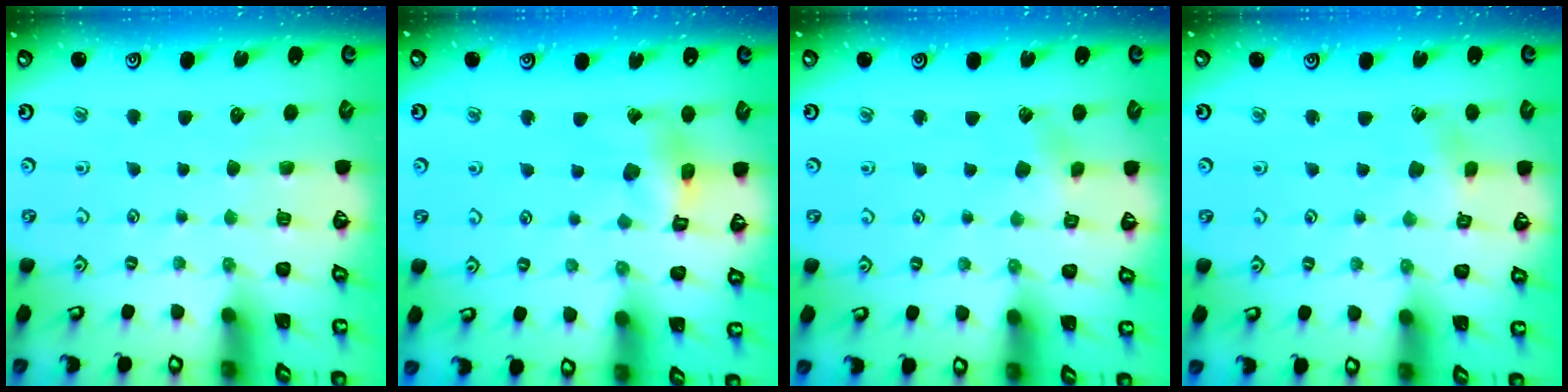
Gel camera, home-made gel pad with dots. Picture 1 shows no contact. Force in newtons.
{"total": 9.2, "press": 9.1, "slide": 1.1}
{"total": 3.3, "press": 3.3, "slide": 0.5}
{"total": 2.0, "press": 1.9, "slide": 0.3}